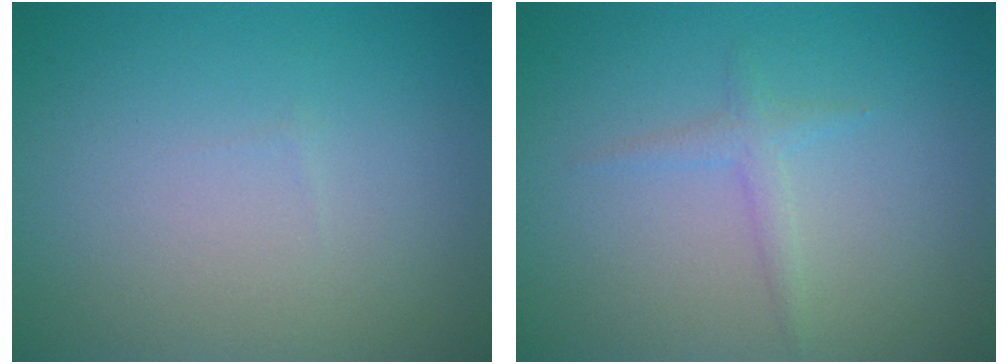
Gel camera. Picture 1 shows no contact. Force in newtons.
{"total": 1.3, "press": 1.3, "slide": 0.1}